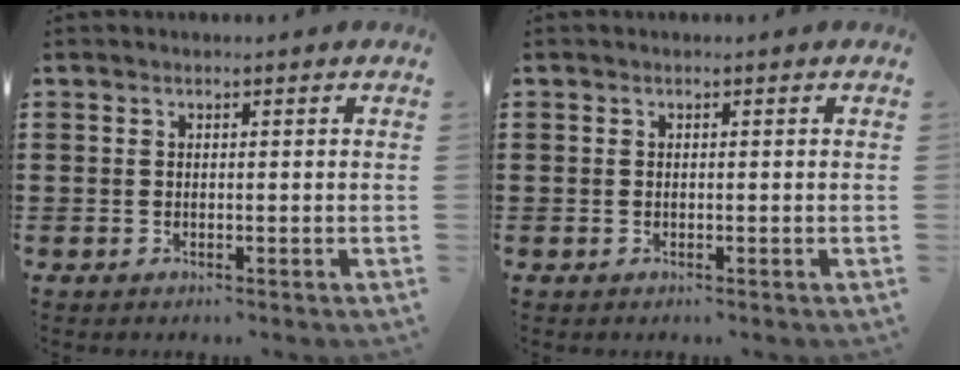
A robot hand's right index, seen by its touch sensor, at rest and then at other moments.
{"total": 0.0}